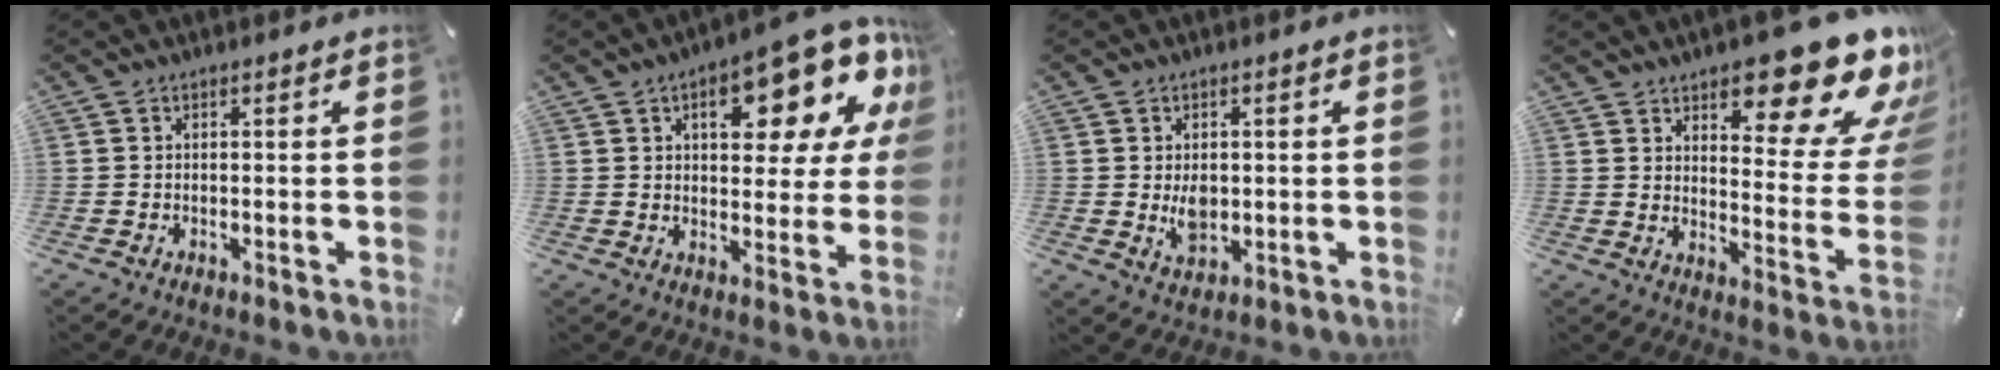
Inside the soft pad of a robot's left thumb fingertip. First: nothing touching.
{"total": 17.6, "force": [8.9, 7.7, 13.1], "torque": [-0.171, -0.053, 0.141]}
{"total": 5.4, "force": [-0.1, 4.1, 3.6], "torque": [-0.057, -0.007, -0.006]}
{"total": 20.2, "force": [13.1, 7.7, 13.3], "torque": [-0.162, -0.106, 0.213]}